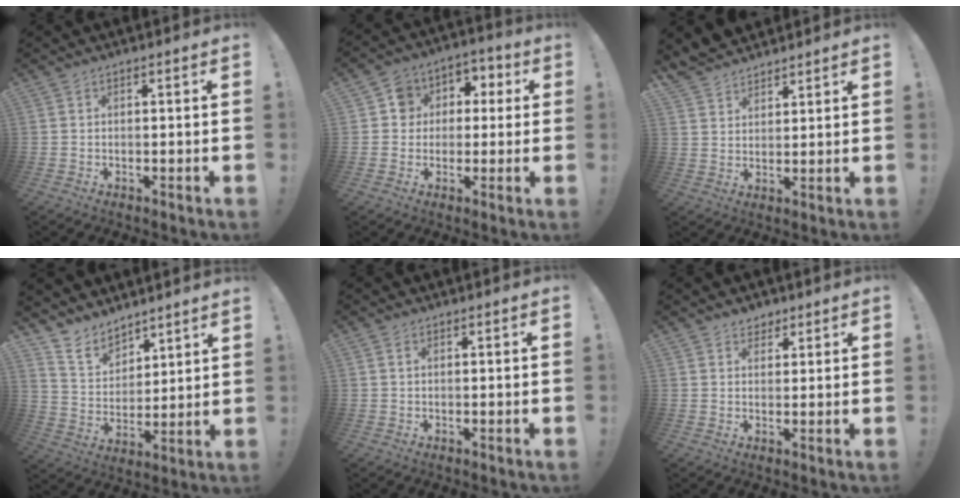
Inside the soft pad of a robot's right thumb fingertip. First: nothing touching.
{"total": 8.4, "force": [-0.5, 8.0, 2.5], "torque": [-0.022, 0.010, -0.007]}
{"total": 6.7, "force": [6.0, 2.8, 0.4], "torque": [-0.018, -0.047, 0.118]}
{"total": 10.1, "force": [8.7, 4.6, 2.1], "torque": [-0.056, -0.070, 0.172]}
{"total": 0.9, "force": [0.4, 0.3, 0.7], "torque": [-0.013, 0.002, 0.008]}
{"total": 3.2, "force": [2.3, 2.2, 0.5], "torque": [0.006, -0.012, 0.040]}